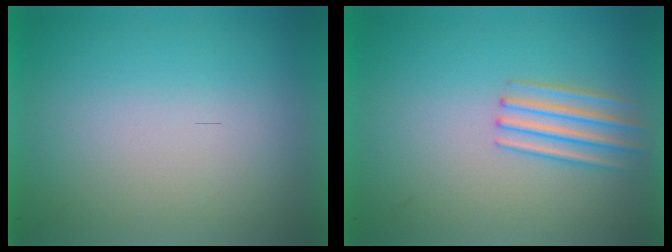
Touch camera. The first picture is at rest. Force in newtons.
{"total": 2.1}